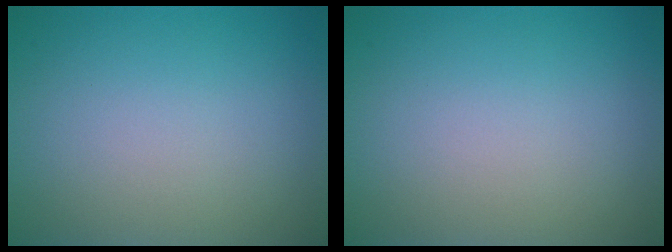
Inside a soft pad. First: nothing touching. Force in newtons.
{"total": 0.0}